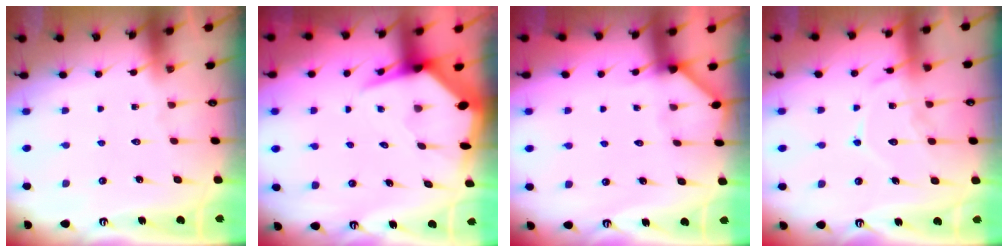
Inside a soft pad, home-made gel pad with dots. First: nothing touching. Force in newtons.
{"total": 6.1, "press": 6.0, "slide": 0.8}
{"total": 2.7, "press": 2.7, "slide": 0.2}
{"total": 12.9, "press": 12.9, "slide": 1.3}